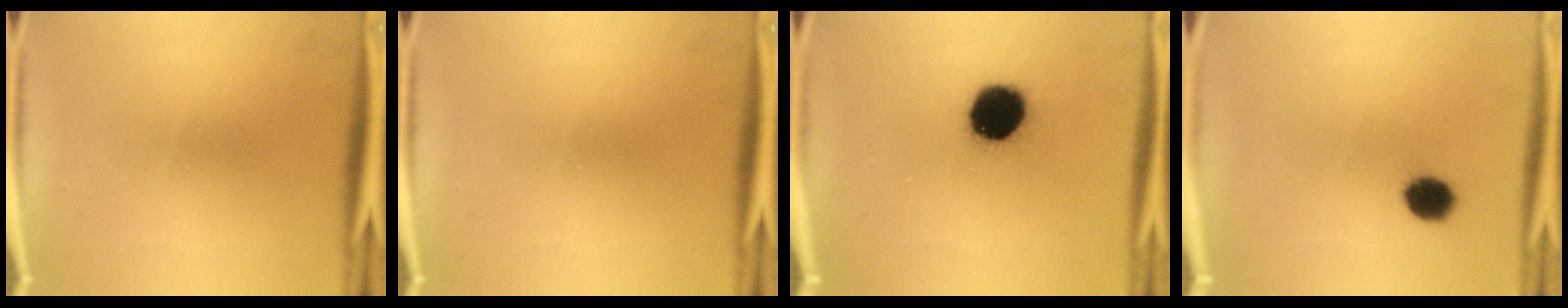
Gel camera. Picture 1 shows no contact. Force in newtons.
{"total": 0.0}
{"total": 16.0}
{"total": 5.7}